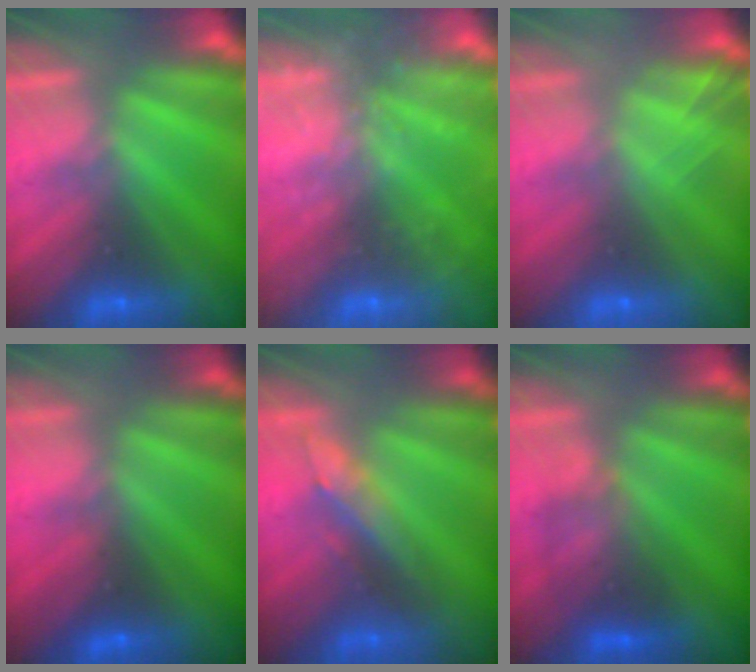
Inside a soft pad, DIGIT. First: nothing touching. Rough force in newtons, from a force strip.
{"total": 8.7}
{"total": 2.0}
{"total": 4.7}
{"total": 2.9}
{"total": 2.5}